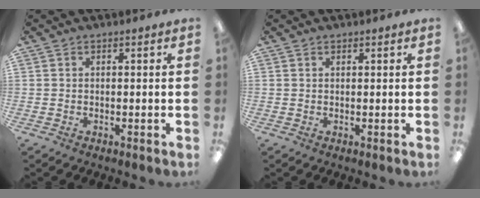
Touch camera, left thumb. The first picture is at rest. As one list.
[{"total": 0.6, "force": [0.5, 0.3, 0.1], "torque": [-0.002, 0.001, 0.009]}]